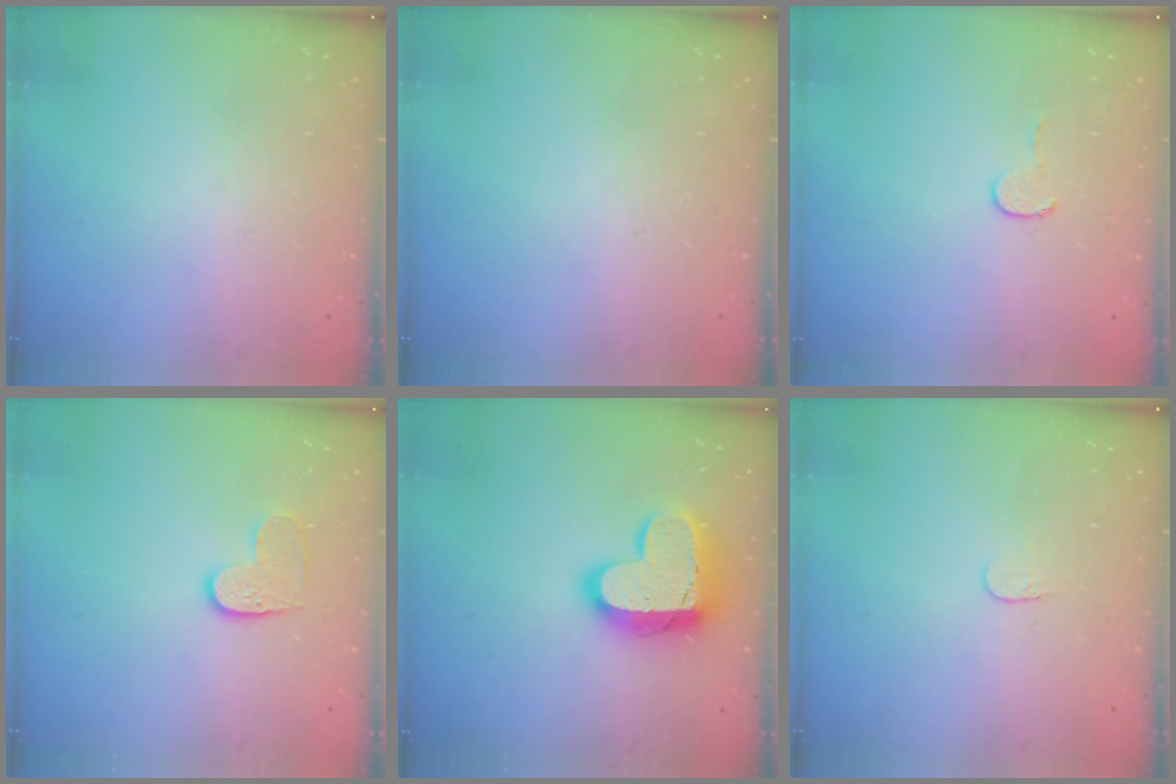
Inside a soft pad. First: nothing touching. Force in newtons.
{"total": 0.0}
{"total": 3.7, "press": 3.7, "slide": 0.4}
{"total": 6.1, "press": 6.1, "slide": 0.4}
{"total": 16.8, "press": 16.7, "slide": 1.4}
{"total": 3.6, "press": 3.6, "slide": 0.3}